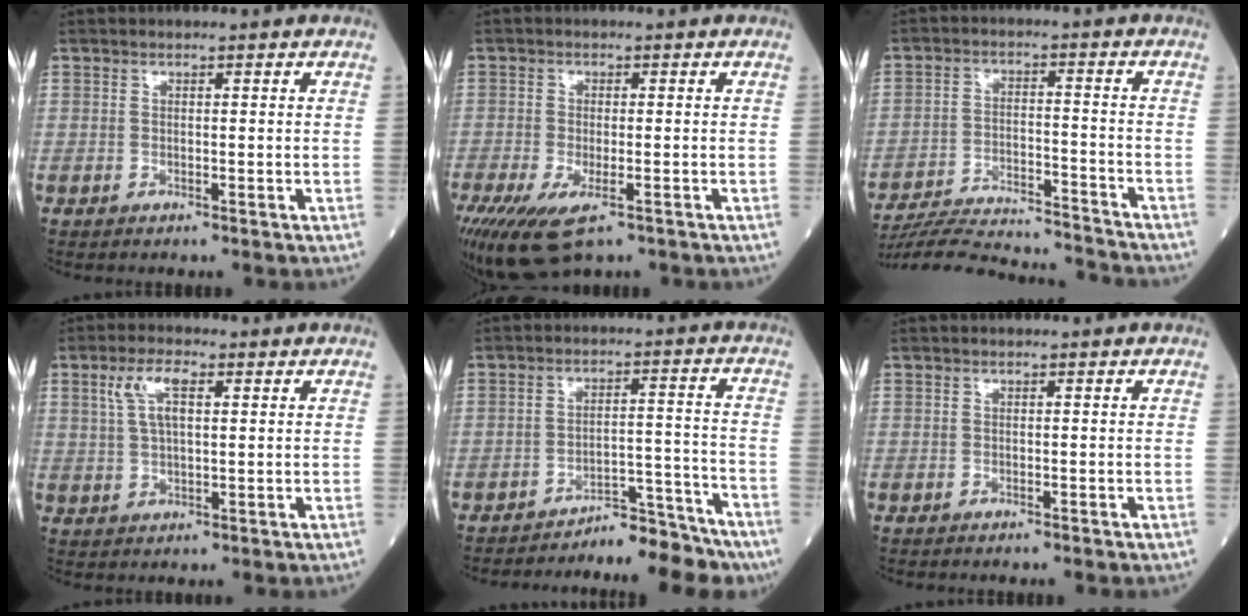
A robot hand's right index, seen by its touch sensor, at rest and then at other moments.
{"total": 1.1, "force": [-0.6, 0.3, 0.9], "torque": [-0.016, -0.003, -0.008]}
{"total": 16.9, "force": [-16.4, 1.2, 3.8], "torque": [-0.077, -0.001, -0.245]}
{"total": 5.5, "force": [2.1, 1.8, 4.8], "torque": [-0.104, 0.013, 0.045]}
{"total": 8.7, "force": [-8.2, 1.8, 2.2], "torque": [-0.008, 0.036, -0.126]}
{"total": 0.0}